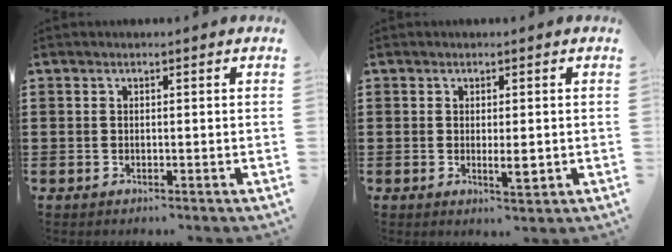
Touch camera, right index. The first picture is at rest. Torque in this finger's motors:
{"motor_torque": [-0.13, -0.09, 0.13, 0.05]}